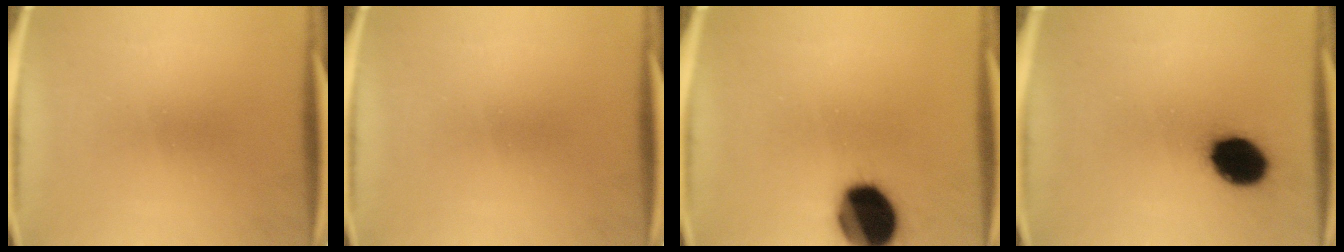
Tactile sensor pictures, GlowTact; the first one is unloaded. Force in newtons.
{"total": 0.0}
{"total": 17.6}
{"total": 11.9}